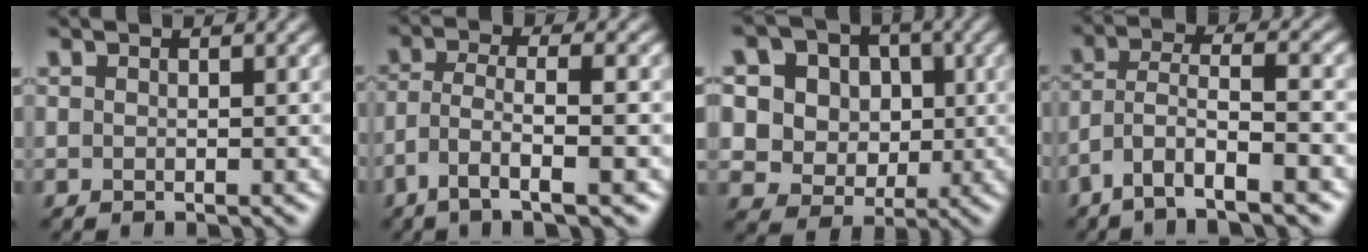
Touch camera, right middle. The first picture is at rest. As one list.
[{"total": 4.6, "force": [-2.3, 1.1, 3.9], "torque": [-0.077, 0.003, -0.045]}, {"total": 10.0, "force": [3.6, 8.3, 4.3], "torque": [-0.099, 0.019, 0.054]}, {"total": 6.2, "force": [-3.5, 1.7, 4.8], "torque": [-0.094, 0.004, -0.070]}]